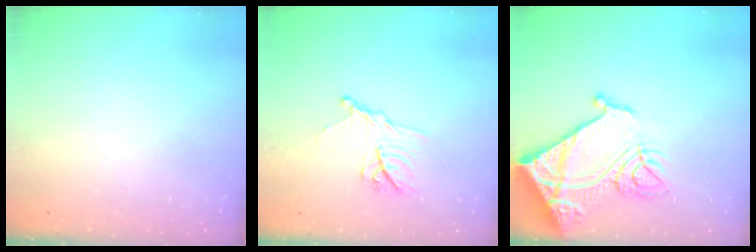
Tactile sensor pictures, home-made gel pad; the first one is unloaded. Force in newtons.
{"total": 12.6, "press": 12.5, "slide": 0.9}
{"total": 18.3, "press": 18.1, "slide": 2.2}